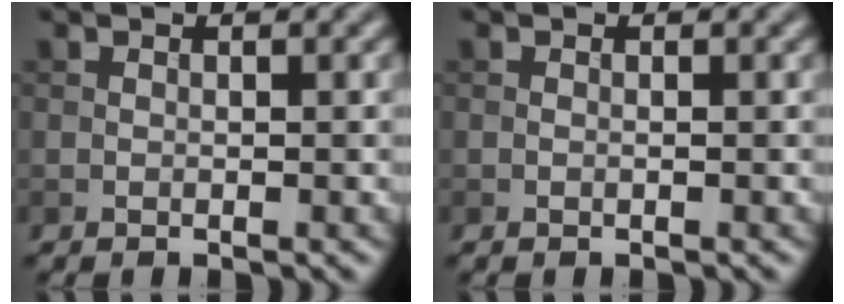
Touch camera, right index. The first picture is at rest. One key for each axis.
{"total": 0.0}